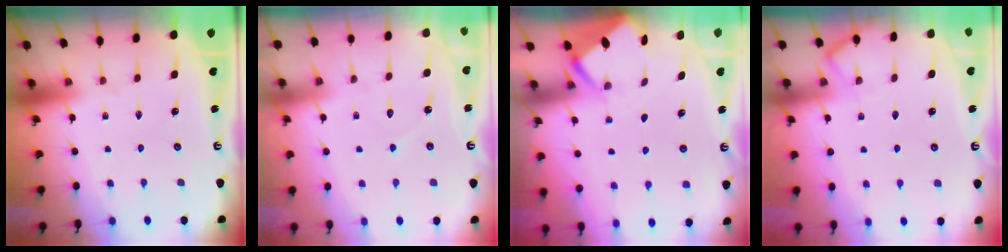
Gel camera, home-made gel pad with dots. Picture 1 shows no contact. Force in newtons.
{"total": 5.8, "press": 5.7, "slide": 0.6}
{"total": 2.8, "press": 2.8, "slide": 0.3}
{"total": 4.9, "press": 4.9, "slide": 0.7}